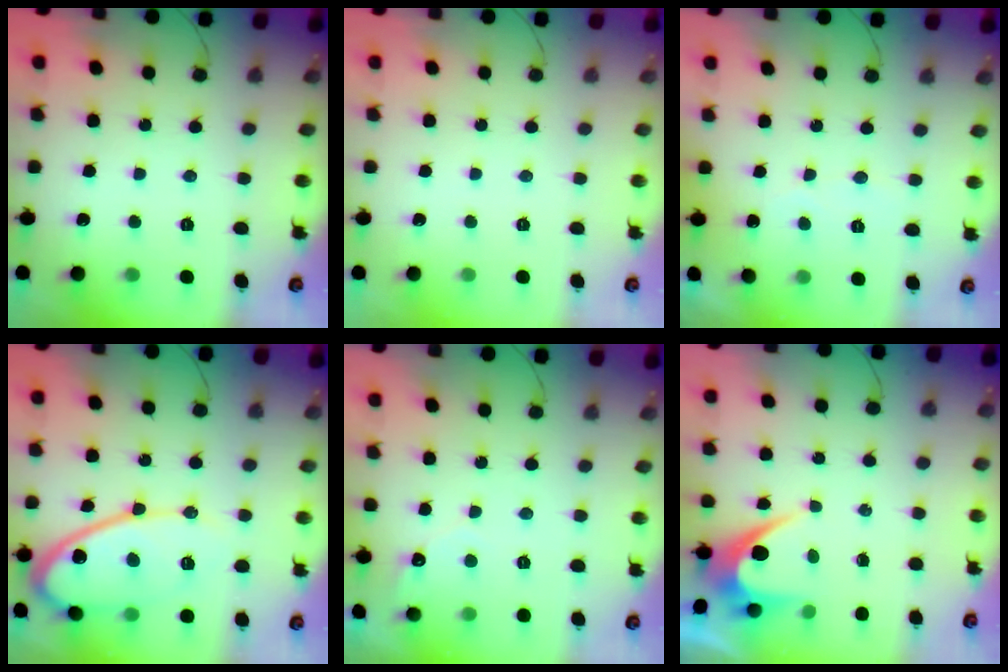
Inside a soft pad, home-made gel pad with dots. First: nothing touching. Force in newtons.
{"total": 0.0}
{"total": 2.9, "press": 2.9, "slide": 0.2}
{"total": 13.8, "press": 13.8, "slide": 1.1}
{"total": 2.8, "press": 2.8, "slide": 0.1}
{"total": 5.0, "press": 5.0, "slide": 0.4}